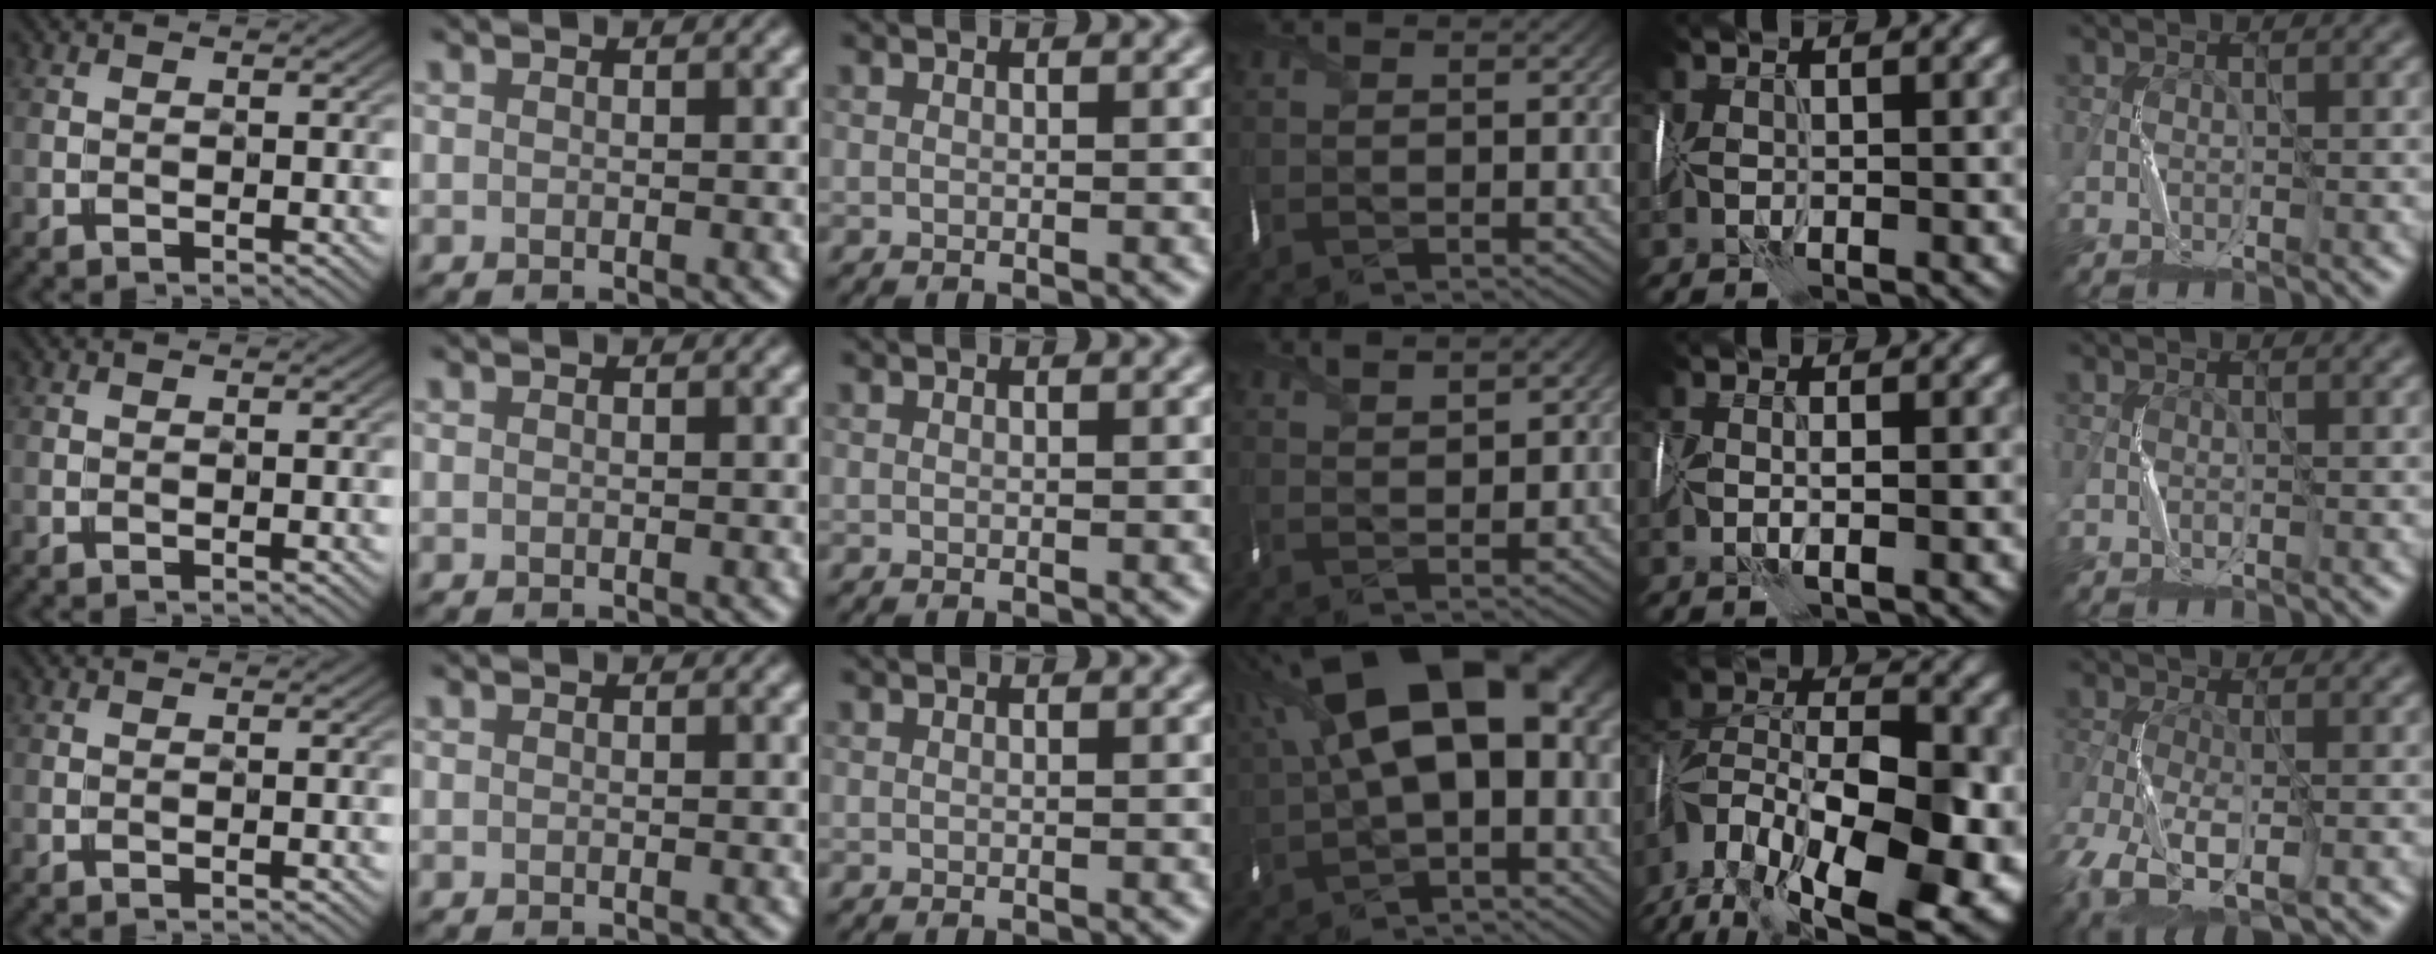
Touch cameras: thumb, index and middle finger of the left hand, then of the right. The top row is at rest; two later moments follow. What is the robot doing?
{"motion": "wrap", "object": "sponge"}